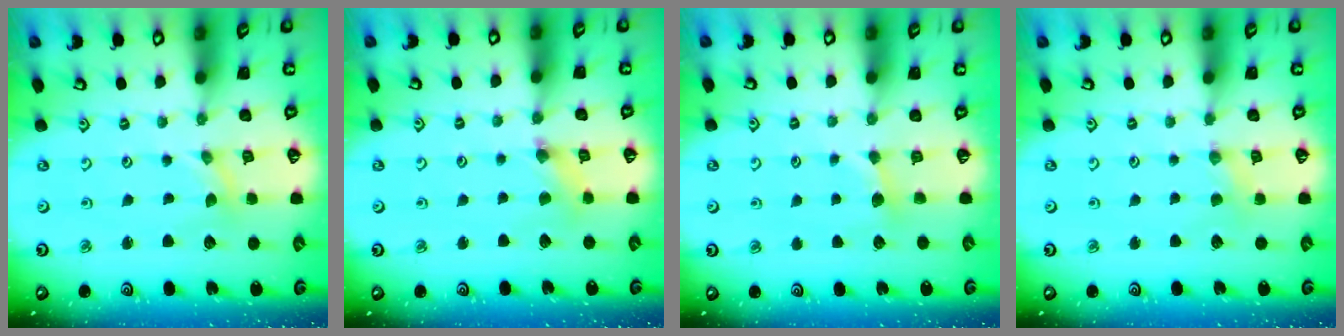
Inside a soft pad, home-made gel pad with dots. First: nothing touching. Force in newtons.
{"total": 2.0, "press": 2.0, "slide": 0.2}
{"total": 3.6, "press": 3.6, "slide": 0.6}
{"total": 2.2, "press": 2.1, "slide": 0.4}